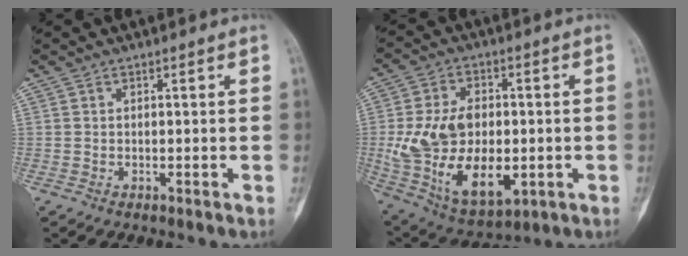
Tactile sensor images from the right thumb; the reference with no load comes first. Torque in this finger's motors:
{"motor_torque": [2.24, 2.42, 1.11, -0.84, 0.42]}